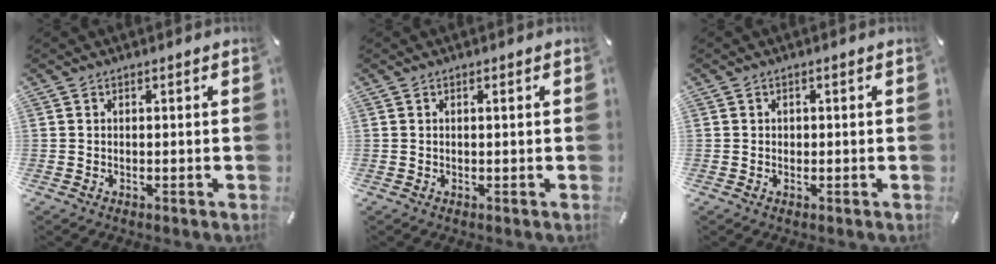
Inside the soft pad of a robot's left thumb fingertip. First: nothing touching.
{"total": 0.6, "force": [0.1, 0.0, 0.5], "torque": [-0.009, 0.000, 0.001]}
{"total": 0.7, "force": [-0.2, 0.7, 0.2], "torque": [-0.003, 0.005, -0.006]}